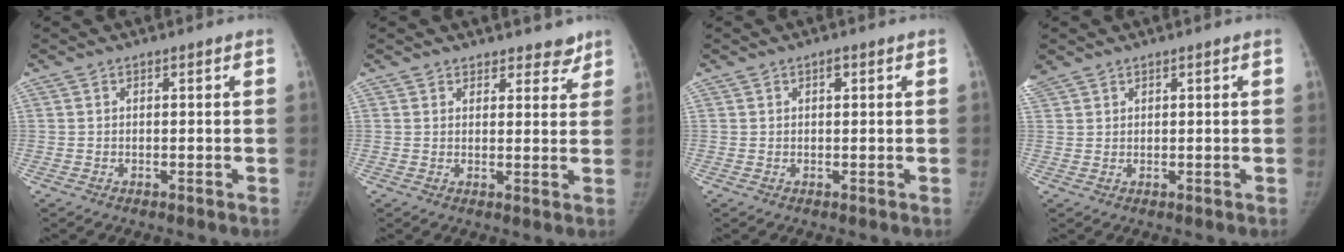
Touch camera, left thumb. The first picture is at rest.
{"total": 4.3, "force": [3.6, 2.3, 0.4], "torque": [0.035, -0.024, 0.038]}
{"total": 1.1, "force": [0.5, 0.6, 0.7], "torque": [0.000, 0.001, 0.004]}
{"total": 3.2, "force": [2.3, 2.1, 0.8], "torque": [-0.018, 0.013, 0.052]}